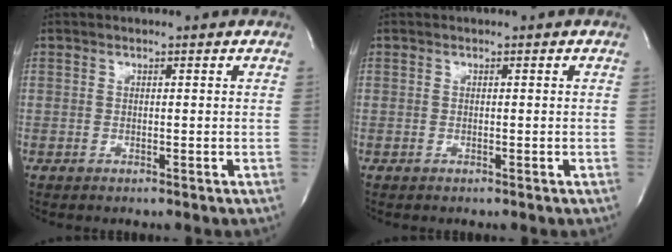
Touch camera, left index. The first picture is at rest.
{"total": 0.0}